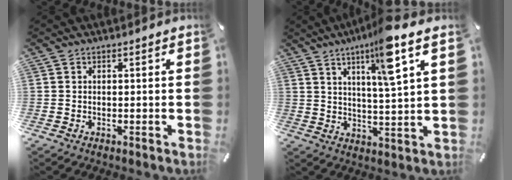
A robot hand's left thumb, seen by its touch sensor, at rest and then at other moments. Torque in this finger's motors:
{"motor_torque": [2.00, 1.20, 0.65, 0.03, 0.14]}